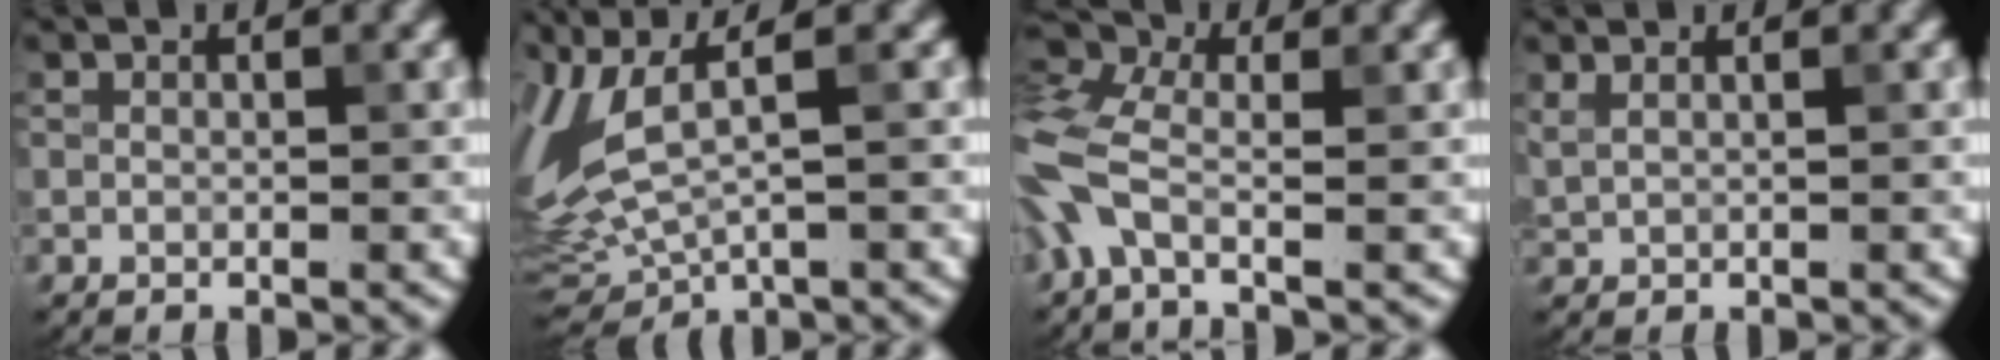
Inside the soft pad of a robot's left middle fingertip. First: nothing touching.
{"total": 8.8, "force": [2.1, 3.4, 7.8], "torque": [-0.200, -0.003, 0.048]}
{"total": 7.0, "force": [-1.5, 3.5, 5.9], "torque": [-0.159, 0.001, -0.052]}
{"total": 2.5, "force": [1.7, 1.1, 1.4], "torque": [-0.018, 0.003, 0.014]}